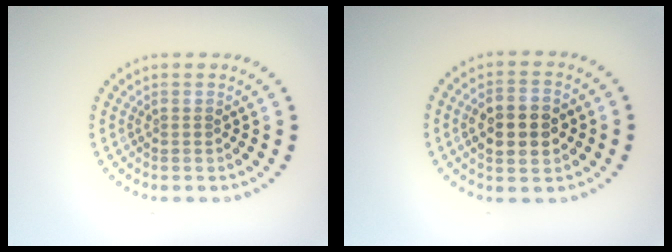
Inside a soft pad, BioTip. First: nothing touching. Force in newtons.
{"total": 5.0, "press": 5.0, "slide": 0.2}